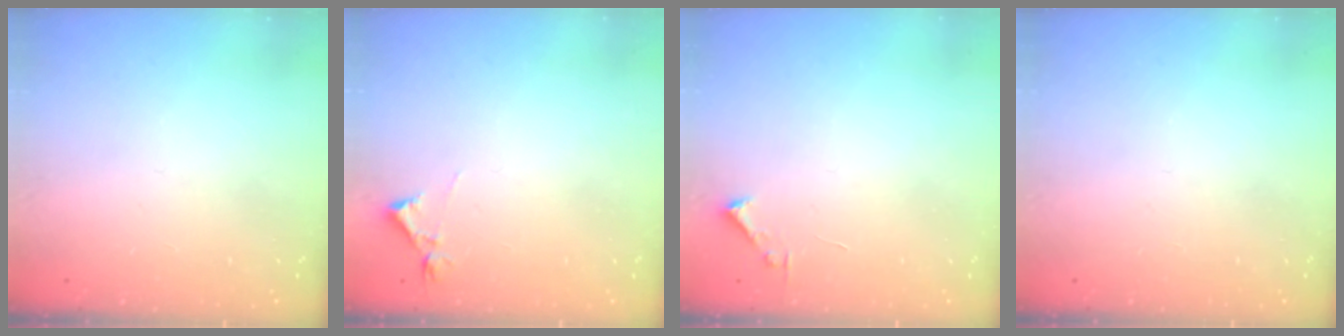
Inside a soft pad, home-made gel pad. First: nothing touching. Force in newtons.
{"total": 3.4, "press": 3.3, "slide": 0.7}
{"total": 1.7, "press": 1.7, "slide": 0.2}
{"total": 0.0}